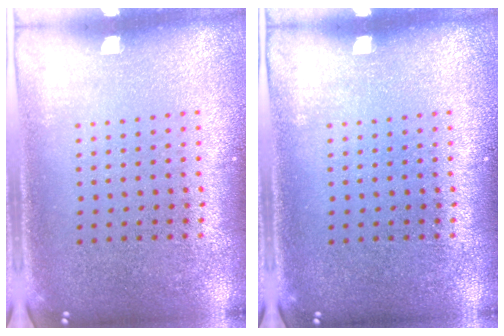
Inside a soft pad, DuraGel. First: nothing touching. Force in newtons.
{"total": 0.0}